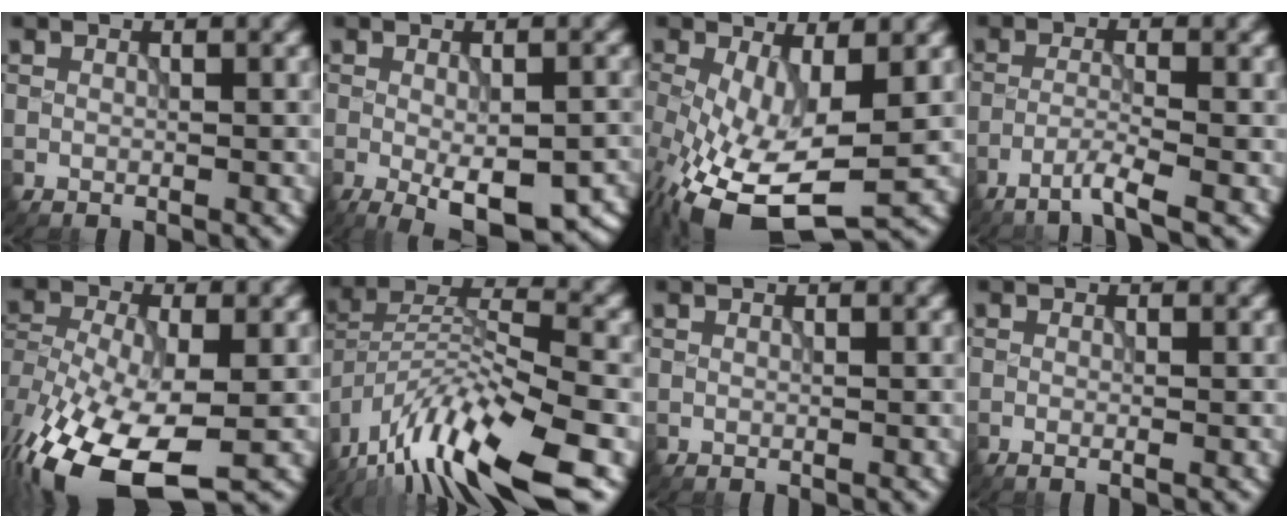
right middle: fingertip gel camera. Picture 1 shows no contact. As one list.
[{"total": 8.7, "force": [-3.8, 3.4, 7.1], "torque": [-0.107, -0.030, -0.034]}, {"total": 10.5, "force": [-2.8, 4.3, 9.2], "torque": [-0.192, -0.030, -0.039]}, {"total": 2.8, "force": [-1.9, -0.1, 2.0], "torque": [-0.035, 0.003, -0.051]}, {"total": 14.5, "force": [-7.1, 7.4, 10.3], "torque": [-0.226, -0.030, -0.100]}, {"total": 13.4, "force": [-9.5, 3.1, 9.0], "torque": [-0.171, 0.002, -0.170]}, {"total": 0.0}, {"total": 0.8, "force": [-0.3, 0.1, 0.7], "torque": [-0.012, -0.004, -0.007]}]